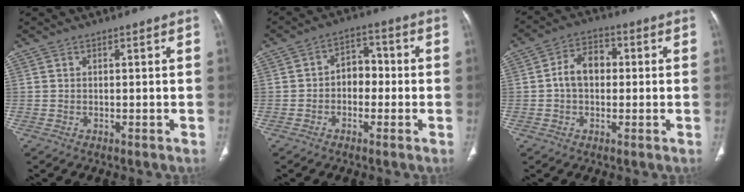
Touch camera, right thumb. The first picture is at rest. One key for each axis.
{"total": 5.9, "fx": -0.9, "fy": 4.4, "fz": 3.7, "tx": -0.026, "ty": 0.027, "tz": -0.028}
{"total": 7.2, "fx": 0.2, "fy": 5.2, "fz": 4.9, "tx": -0.068, "ty": 0.021, "tz": -0.006}